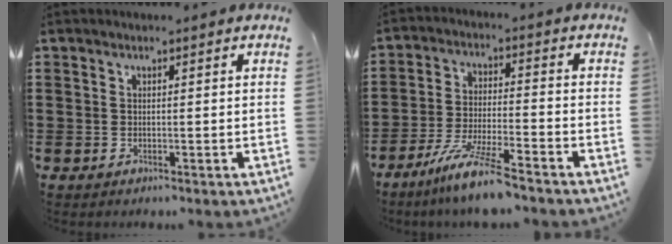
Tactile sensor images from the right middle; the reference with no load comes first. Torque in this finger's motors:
{"motor_torque": [1.84, -0.30, 0.55, 0.13]}